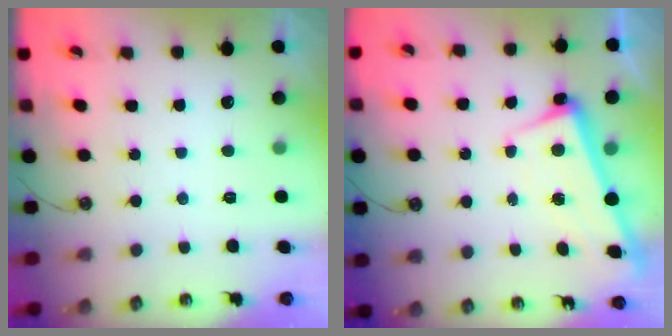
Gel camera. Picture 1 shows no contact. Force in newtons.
{"total": 2.3, "press": 2.2, "slide": 0.7}